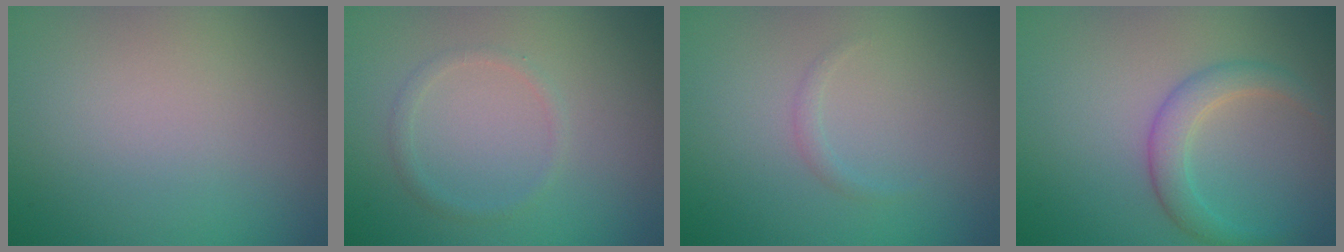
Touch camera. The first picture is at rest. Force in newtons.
{"total": 1.0, "press": 1.0, "slide": 0.1}
{"total": 0.7, "press": 0.7, "slide": 0.0}
{"total": 2.6, "press": 2.6, "slide": 0.1}